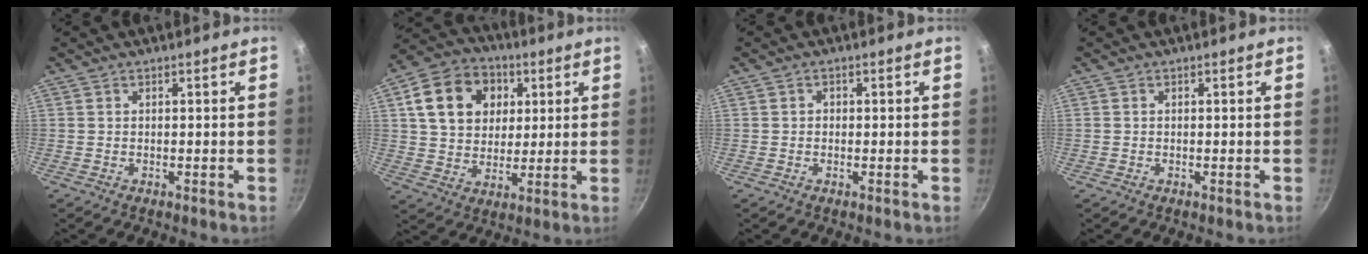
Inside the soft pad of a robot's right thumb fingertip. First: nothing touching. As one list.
[{"total": 15.5, "force": [4.7, 12.2, 8.4], "torque": [-0.122, 0.006, 0.072]}, {"total": 0.9, "force": [0.0, 0.8, 0.3], "torque": [-0.002, 0.004, -0.002]}, {"total": 0.0}]